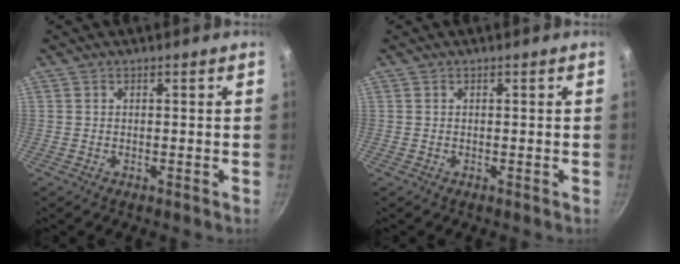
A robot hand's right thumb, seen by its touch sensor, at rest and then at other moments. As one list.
[{"total": 0.0}]